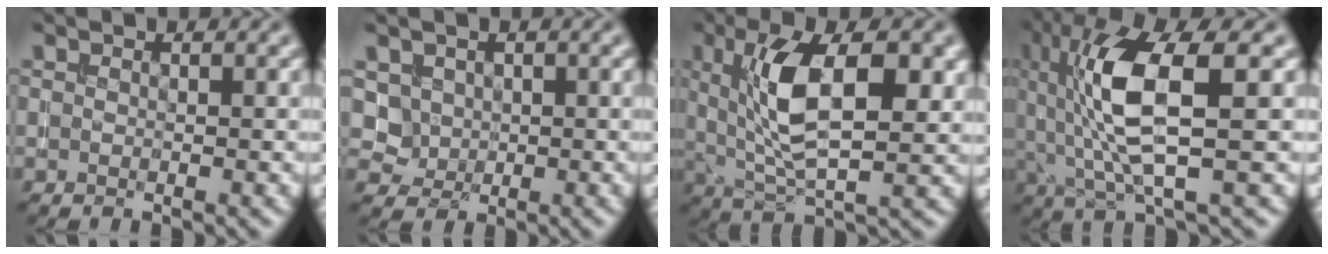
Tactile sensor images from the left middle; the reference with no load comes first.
{"total": 2.5, "force": [0.9, 2.2, 0.8], "torque": [-0.022, -0.007, 0.030]}
{"total": 9.1, "force": [2.1, 3.7, 8.0], "torque": [-0.145, 0.001, 0.038]}
{"total": 8.9, "force": [1.2, 2.4, 8.5], "torque": [-0.172, 0.003, 0.027]}